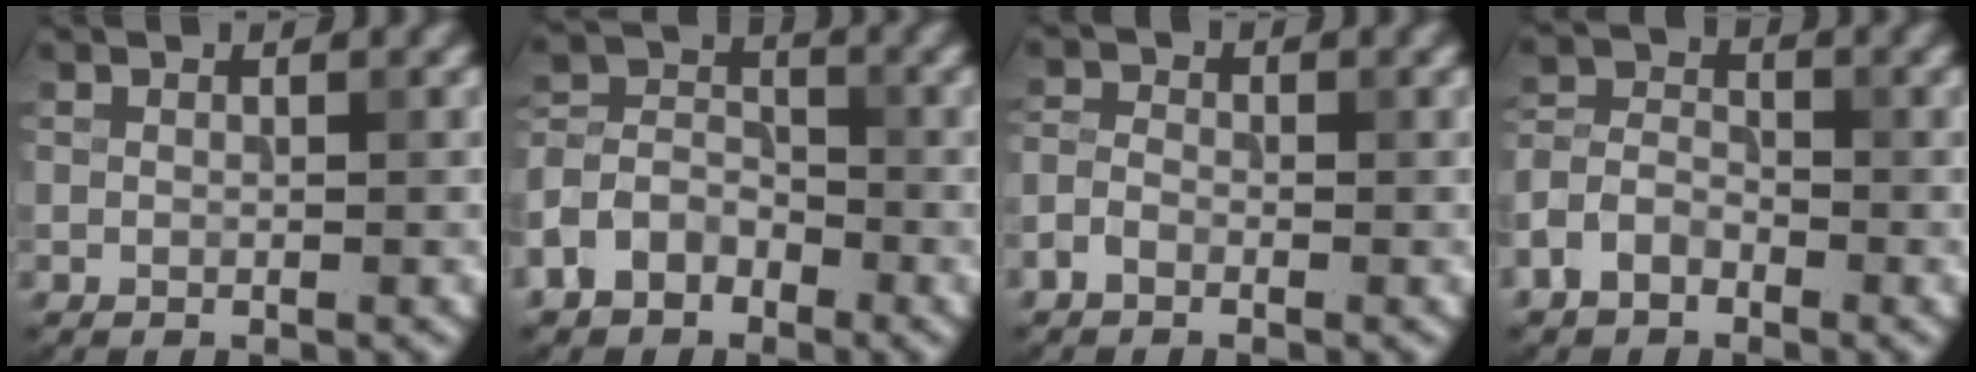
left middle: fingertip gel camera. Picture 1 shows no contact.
{"total": 5.0, "force": [-3.0, 3.6, 1.8], "torque": [-0.027, 0.005, -0.067]}
{"total": 1.7, "force": [-1.1, 1.0, 0.8], "torque": [-0.014, 0.003, -0.030]}
{"total": 3.5, "force": [-2.1, 2.3, 1.6], "torque": [-0.035, 0.005, -0.053]}